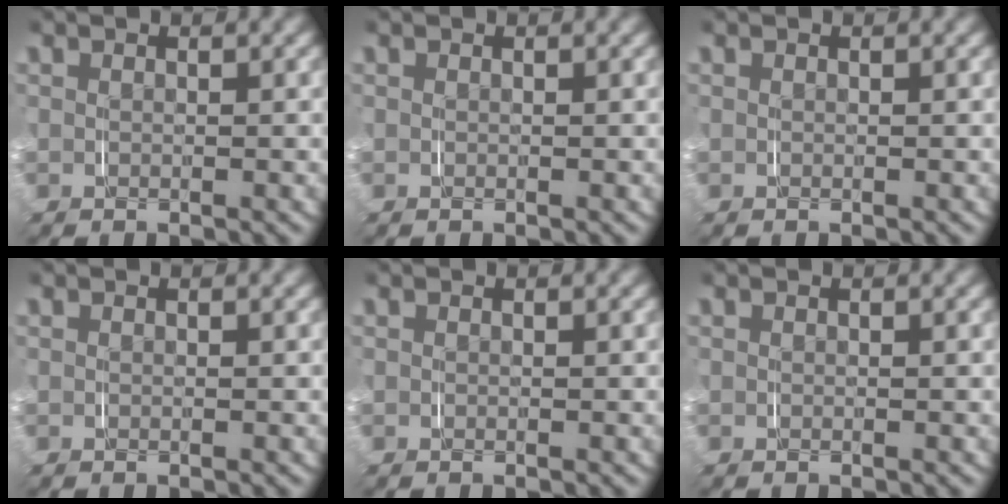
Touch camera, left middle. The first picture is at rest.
{"total": 0.0}
{"total": 0.0}
{"total": 0.0}
{"total": 0.0}
{"total": 0.0}